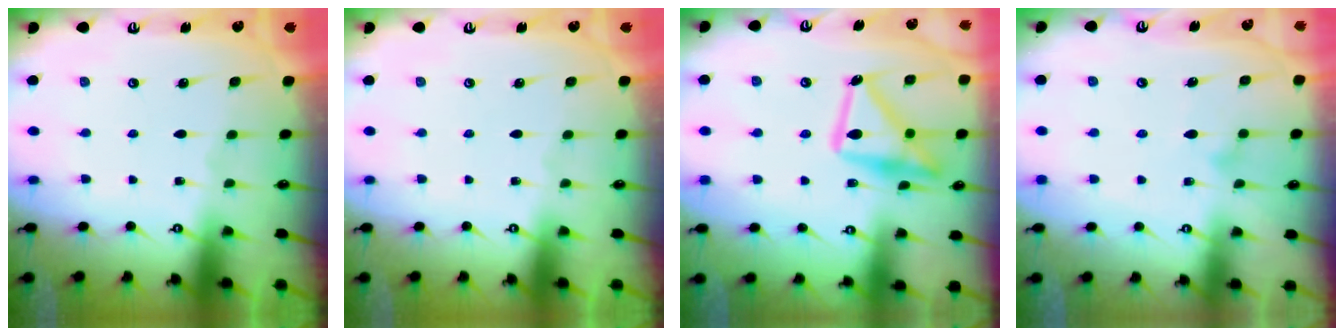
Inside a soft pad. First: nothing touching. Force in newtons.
{"total": 0.0}
{"total": 18.2, "press": 18.2, "slide": 1.2}
{"total": 8.1, "press": 8.1, "slide": 0.3}